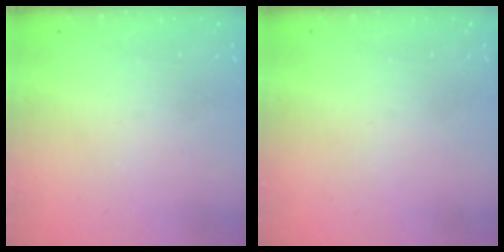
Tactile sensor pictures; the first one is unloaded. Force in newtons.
{"total": 0.0}